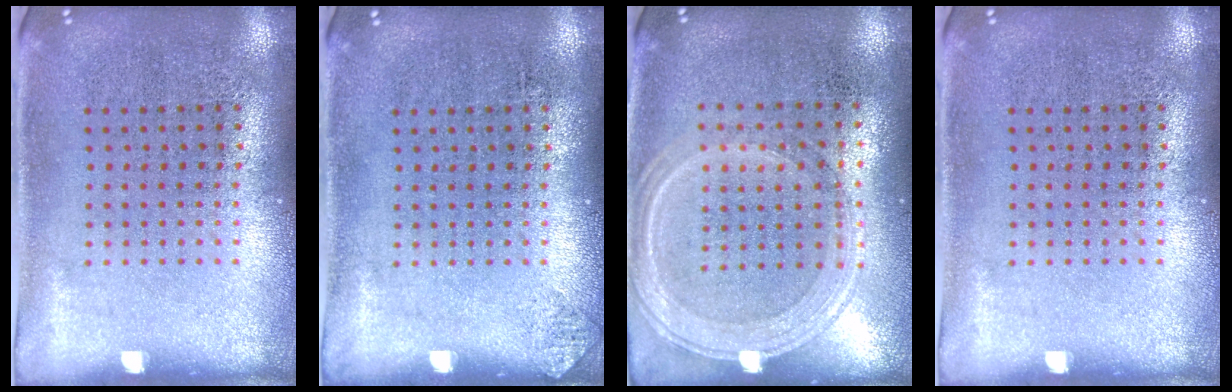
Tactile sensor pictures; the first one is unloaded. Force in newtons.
{"total": 0.5, "press": 0.5, "slide": 0.0}
{"total": 1.2, "press": 1.1, "slide": 0.5}
{"total": 0.0}